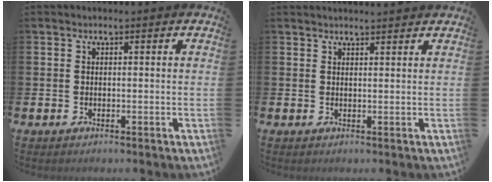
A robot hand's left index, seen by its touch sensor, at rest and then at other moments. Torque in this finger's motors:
{"motor_torque": [0.92, -1.22, 0.27, 0.06]}